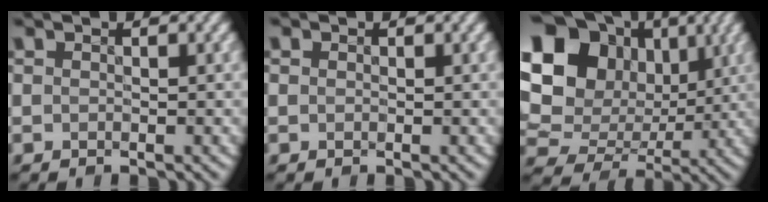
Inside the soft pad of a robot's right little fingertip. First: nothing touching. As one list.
[{"total": 0.5, "force": [-0.3, -0.1, -0.4], "torque": [0.003, -0.003, 0.001]}, {"total": 17.9, "force": [4.9, 14.7, 9.0], "torque": [-0.208, 0.034, 0.082]}]